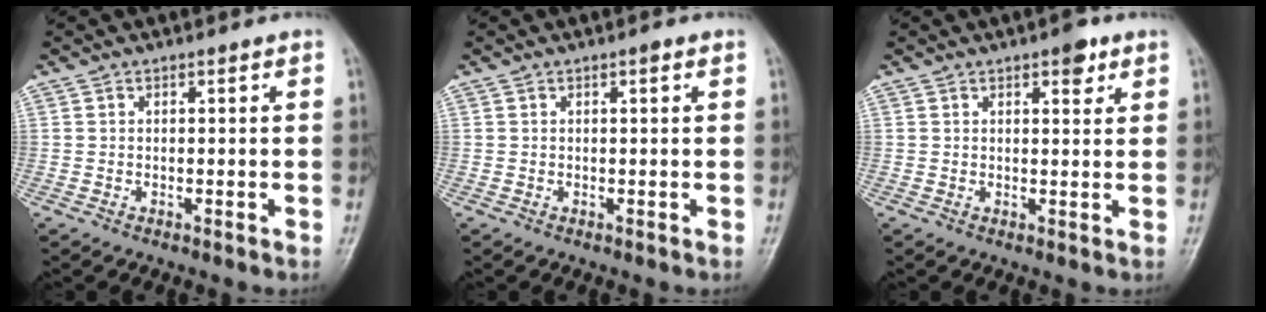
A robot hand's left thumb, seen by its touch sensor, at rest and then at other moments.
{"total": 0.7, "force": [0.3, 0.1, 0.6], "torque": [-0.009, 0.002, 0.002]}
{"total": 3.6, "force": [2.1, 1.5, 2.5], "torque": [-0.020, -0.008, 0.025]}